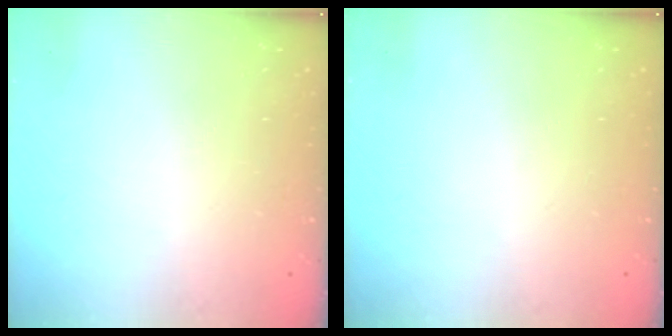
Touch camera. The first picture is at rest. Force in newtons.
{"total": 0.0}